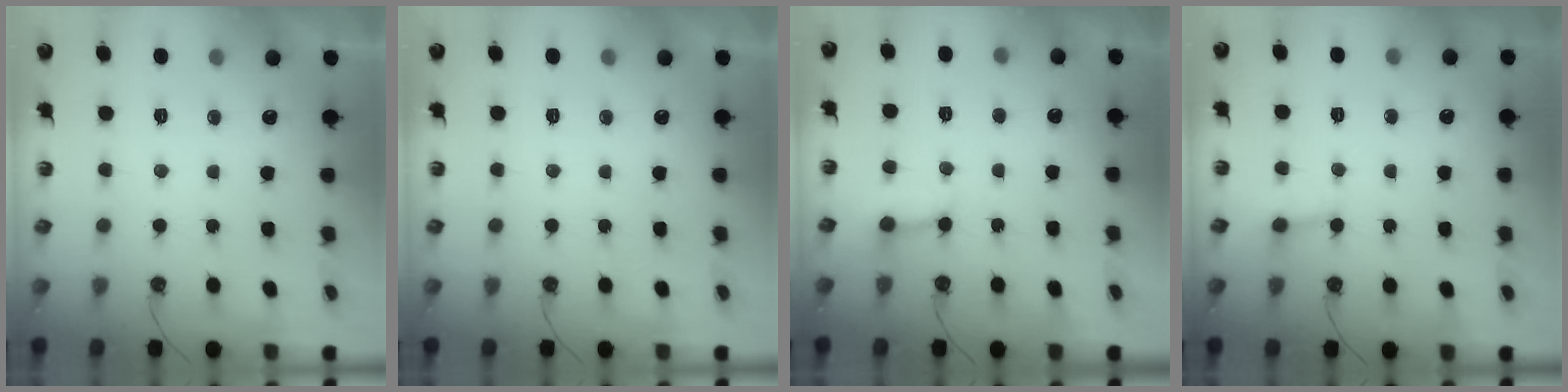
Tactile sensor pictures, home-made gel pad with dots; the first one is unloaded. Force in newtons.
{"total": 0.0}
{"total": 3.1, "press": 3.0, "slide": 0.4}
{"total": 2.8, "press": 2.8, "slide": 0.3}